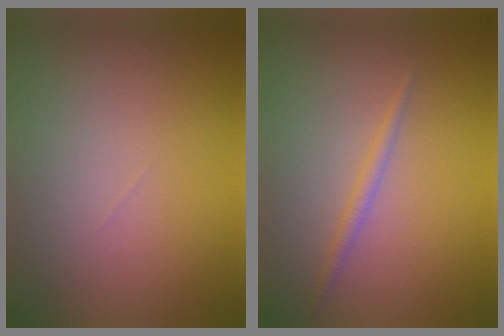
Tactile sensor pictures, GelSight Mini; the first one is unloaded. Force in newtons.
{"total": 1.0, "press": 1.0, "slide": 0.0}